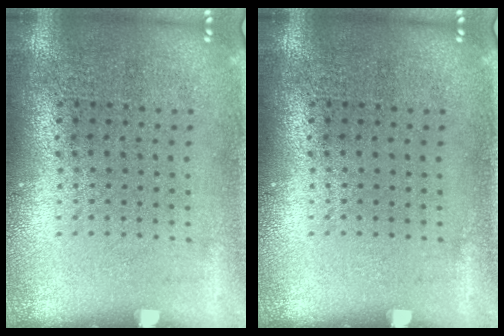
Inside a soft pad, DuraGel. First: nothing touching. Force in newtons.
{"total": 0.0}